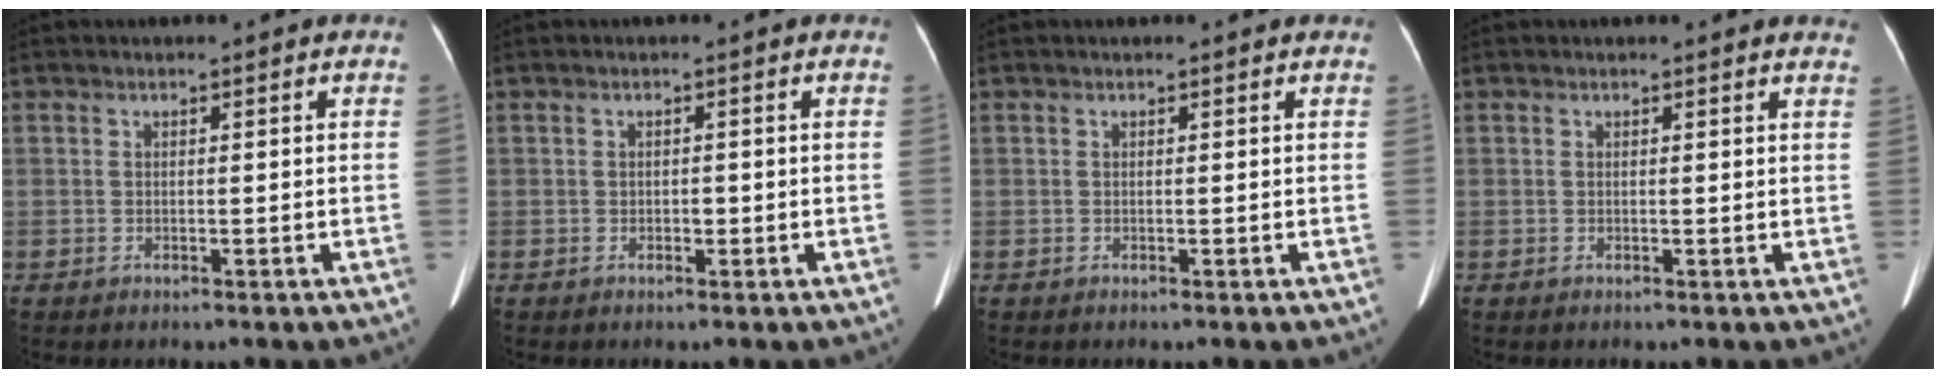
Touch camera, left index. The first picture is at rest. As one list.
[{"total": 0.8, "force": [-0.2, 0.6, 0.5], "torque": [-0.010, 0.001, -0.002]}, {"total": 0.6, "force": [0.5, 0.0, 0.1], "torque": [-0.003, -0.001, 0.001]}, {"total": 3.4, "force": [3.3, 0.6, 0.6], "torque": [-0.007, -0.011, 0.012]}]